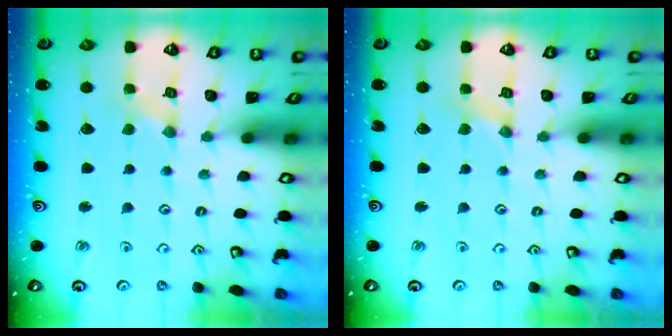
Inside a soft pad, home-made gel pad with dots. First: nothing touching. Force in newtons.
{"total": 1.1, "press": 1.1, "slide": 0.2}